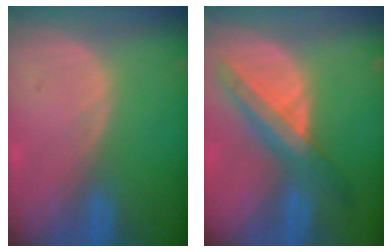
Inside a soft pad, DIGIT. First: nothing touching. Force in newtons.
{"total": 8.0, "press": 7.1, "slide": 3.6}